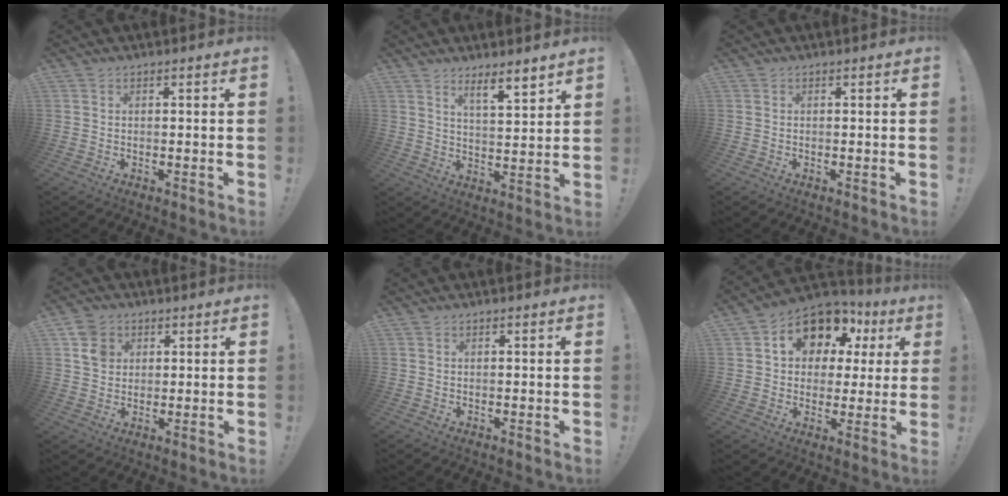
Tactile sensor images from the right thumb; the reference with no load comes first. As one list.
[{"total": 7.2, "force": [5.6, 0.6, 4.4], "torque": [-0.060, -0.047, 0.092]}, {"total": 0.0}, {"total": 7.0, "force": [2.8, 5.8, 2.8], "torque": [-0.037, -0.004, 0.056]}, {"total": 0.0}, {"total": 13.5, "force": [6.4, 9.5, 7.1], "torque": [-0.109, -0.036, 0.116]}]